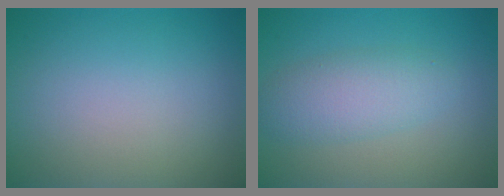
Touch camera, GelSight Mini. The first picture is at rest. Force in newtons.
{"total": 3.6, "press": 3.6, "slide": 0.1}